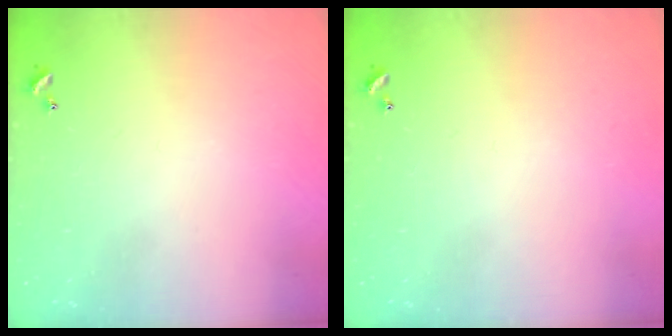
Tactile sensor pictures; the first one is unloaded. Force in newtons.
{"total": 0.0}